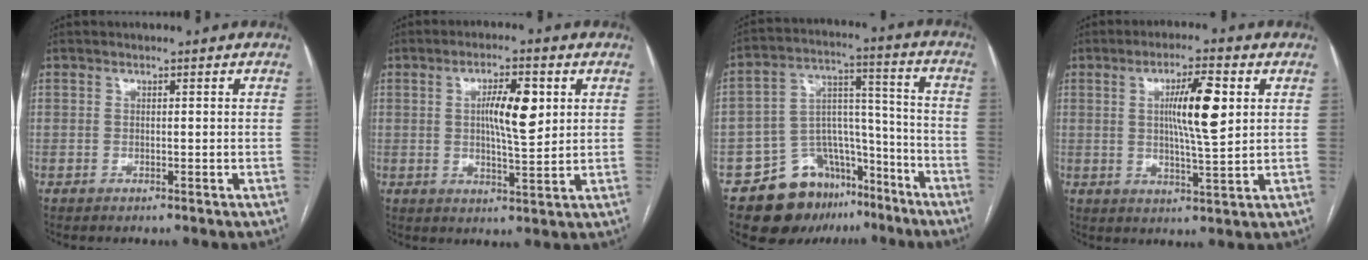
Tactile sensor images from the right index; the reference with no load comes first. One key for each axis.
{"total": 7.4, "fx": 1.8, "fy": 1.6, "fz": 7.0, "tx": -0.120, "ty": 0.006, "tz": 0.031}
{"total": 14.5, "fx": -10.0, "fy": 9.2, "fz": 4.9, "tx": -0.064, "ty": 0.069, "tz": -0.153}
{"total": 8.7, "fx": 2.0, "fy": 0.7, "fz": 8.5, "tx": -0.147, "ty": 0.001, "tz": 0.035}